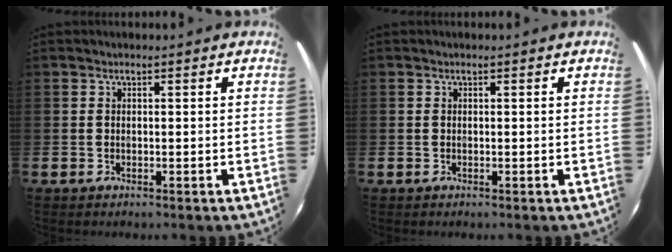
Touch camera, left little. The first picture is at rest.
{"total": 0.0}